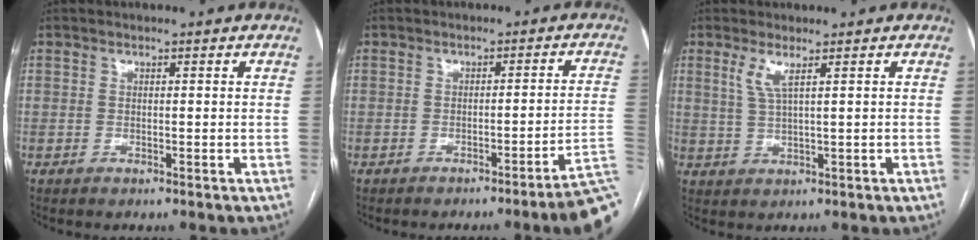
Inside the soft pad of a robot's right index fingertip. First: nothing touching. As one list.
[{"total": 8.6, "force": [-6.1, -1.6, 5.9], "torque": [-0.030, 0.016, -0.076]}, {"total": 3.0, "force": [1.5, 0.0, 2.6], "torque": [-0.062, -0.001, 0.035]}]